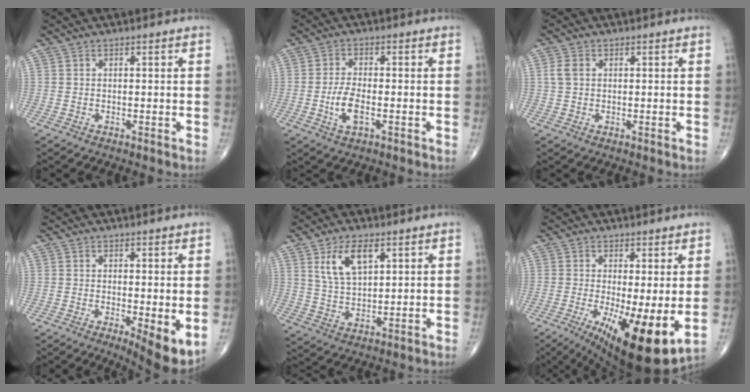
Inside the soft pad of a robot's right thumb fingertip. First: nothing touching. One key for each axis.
{"total": 5.3, "fx": -1.5, "fy": 2.2, "fz": 4.6, "tx": -0.092, "ty": 0.005, "tz": -0.028}
{"total": 2.4, "fx": 0.5, "fy": 1.8, "fz": 1.6, "tx": -0.040, "ty": 0.007, "tz": 0.009}
{"total": 7.8, "fx": -1.0, "fy": 2.0, "fz": 7.5, "tx": -0.113, "ty": -0.024, "tz": -0.014}
{"total": 8.5, "fx": 3.9, "fy": 4.1, "fz": 6.4, "tx": -0.107, "ty": -0.016, "tz": 0.080}
{"total": 14.0, "fx": -2.7, "fy": 3.7, "fz": 13.2, "tx": -0.203, "ty": -0.027, "tz": -0.029}